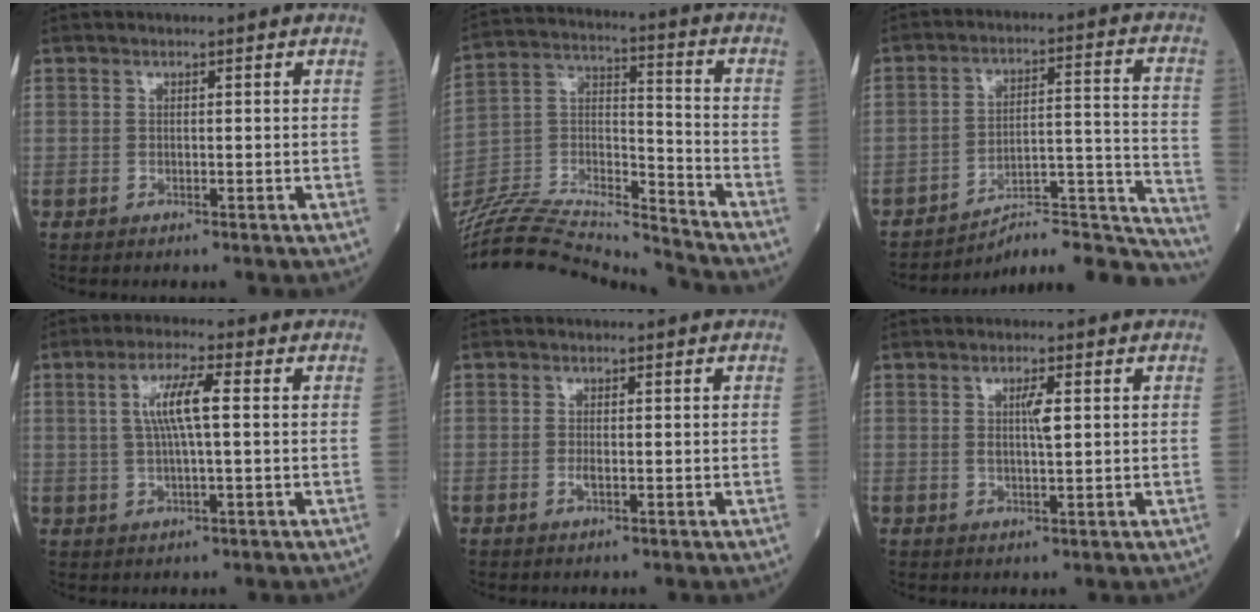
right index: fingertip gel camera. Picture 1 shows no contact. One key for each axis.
{"total": 22.7, "fx": -22.0, "fy": 0.9, "fz": 5.6, "tx": -0.117, "ty": 0.011, "tz": -0.367}
{"total": 18.0, "fx": -17.7, "fy": 0.7, "fz": 3.3, "tx": 0.000, "ty": 0.053, "tz": -0.249}
{"total": 6.2, "fx": 1.1, "fy": 0.5, "fz": 6.1, "tx": -0.120, "ty": 0.007, "tz": 0.020}
{"total": 0.9, "fx": -0.3, "fy": 0.2, "fz": 0.8, "tx": -0.019, "ty": -0.002, "tz": -0.005}
{"total": 2.8, "fx": 0.7, "fy": 0.3, "fz": 2.7, "tx": -0.048, "ty": -0.002, "tz": 0.012}